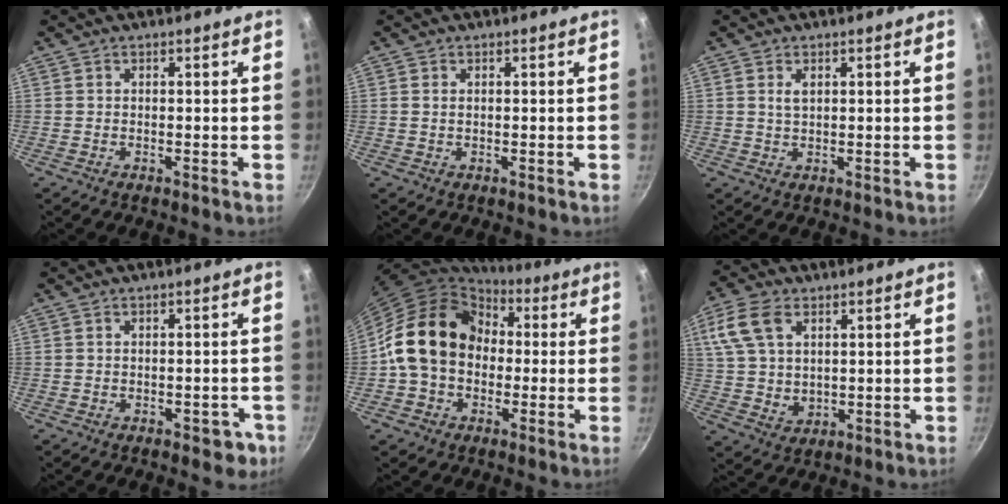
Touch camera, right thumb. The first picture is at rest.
{"total": 0.7, "force": [0.2, 0.4, 0.6], "torque": [-0.011, 0.001, 0.003]}
{"total": 1.9, "force": [0.7, 1.0, 1.5], "torque": [-0.028, -0.001, 0.016]}
{"total": 3.8, "force": [-1.7, 2.2, 2.6], "torque": [-0.006, 0.021, -0.007]}
{"total": 16.3, "force": [0.3, 12.6, 10.4], "torque": [-0.154, 0.042, -0.010]}
{"total": 11.4, "force": [4.5, 7.2, 7.5], "torque": [-0.141, -0.006, 0.089]}